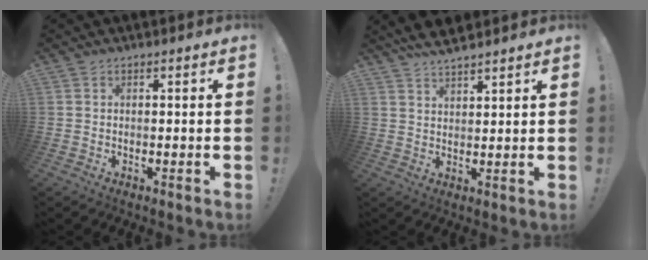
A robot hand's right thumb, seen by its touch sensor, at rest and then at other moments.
{"total": 5.1, "force": [4.6, 0.9, 1.8], "torque": [-0.044, -0.022, 0.088]}